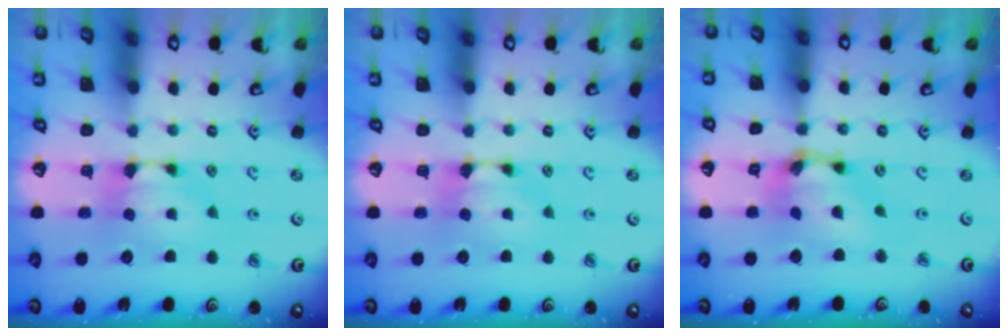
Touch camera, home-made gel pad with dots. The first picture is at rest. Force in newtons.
{"total": 0.0}
{"total": 6.6, "press": 6.2, "slide": 2.2}